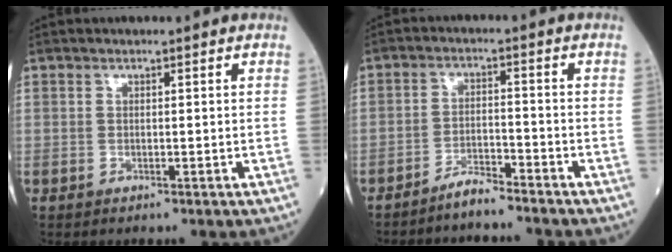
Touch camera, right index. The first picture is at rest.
{"total": 3.7, "force": [-3.6, -0.1, 0.9], "torque": [-0.015, -0.012, -0.066]}